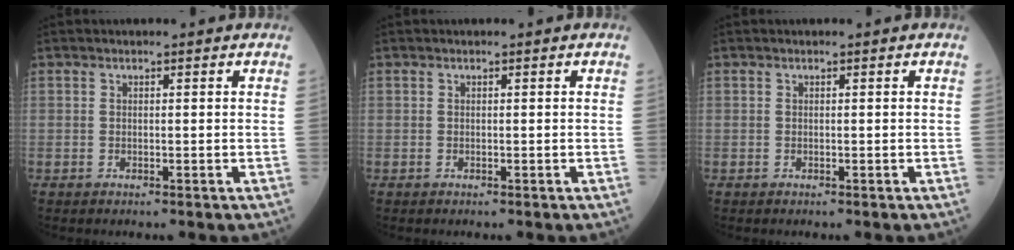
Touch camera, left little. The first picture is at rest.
{"total": 0.0}
{"total": 0.0}